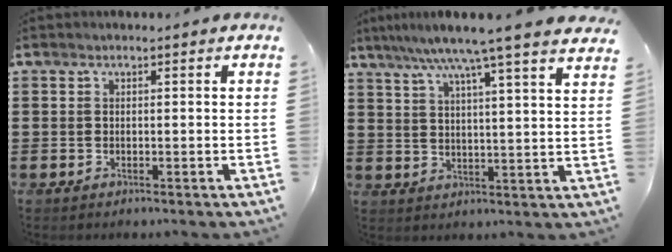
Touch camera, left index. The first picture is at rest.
{"total": 7.8, "force": [6.4, -1.2, 4.3], "torque": [-0.105, -0.032, 0.105]}